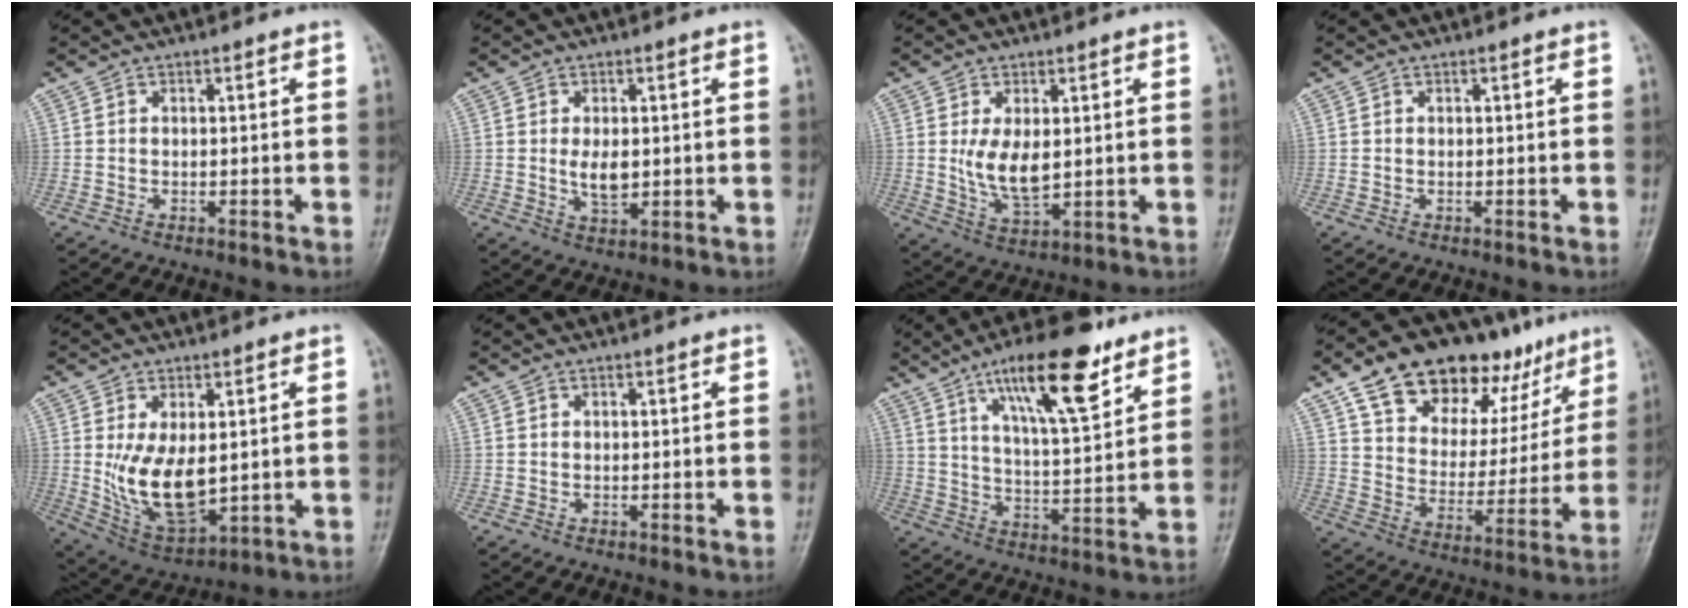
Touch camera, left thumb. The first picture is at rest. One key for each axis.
{"total": 4.5, "fx": 0.3, "fy": 2.6, "fz": 3.7, "tx": -0.059, "ty": -0.009, "tz": 0.011}
{"total": 7.2, "fx": 1.1, "fy": 3.8, "fz": 6.1, "tx": -0.104, "ty": -0.019, "tz": 0.032}
{"total": 0.0}
{"total": 12.2, "fx": 0.8, "fy": 6.7, "fz": 10.2, "tx": -0.164, "ty": -0.022, "tz": 0.036}
{"total": 0.0}
{"total": 16.5, "fx": 9.9, "fy": 4.7, "fz": 12.3, "tx": -0.177, "ty": -0.047, "tz": 0.165}
{"total": 23.2, "fx": 14.4, "fy": 12.4, "fz": 13.3, "tx": -0.159, "ty": -0.029, "tz": 0.236}